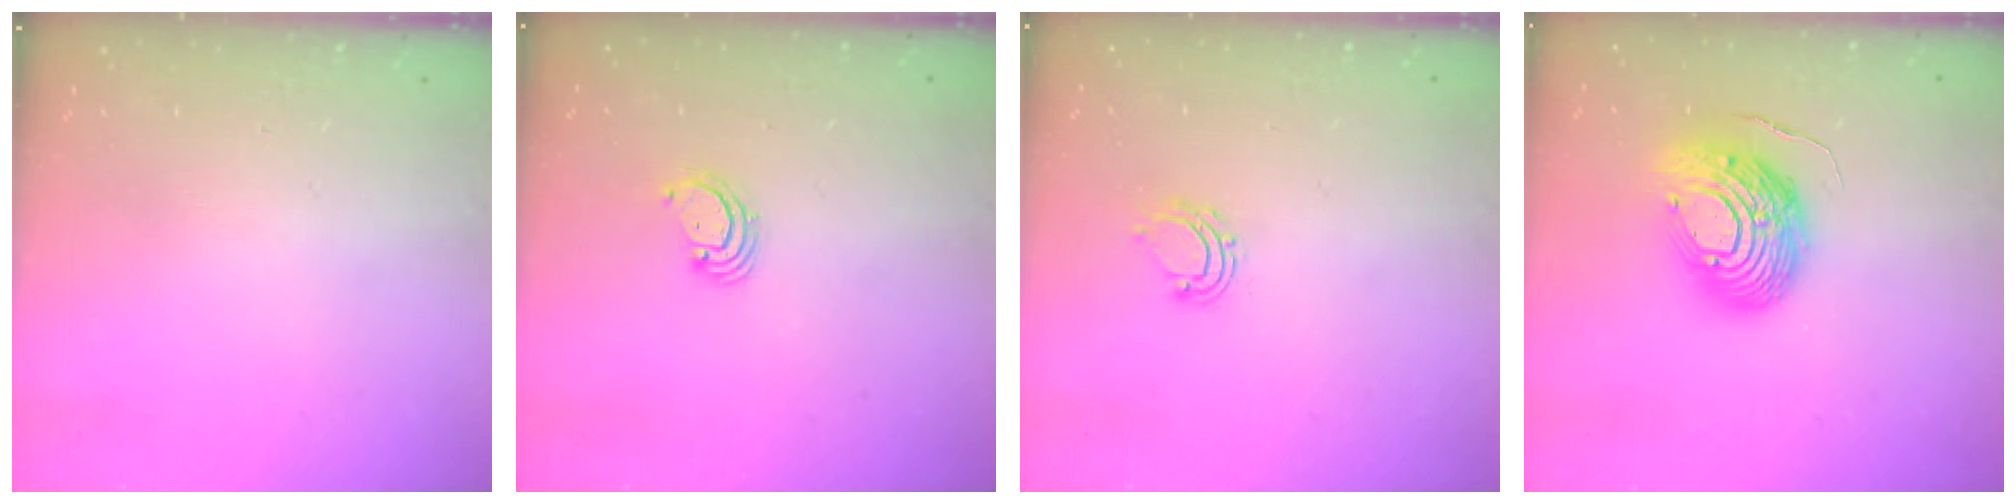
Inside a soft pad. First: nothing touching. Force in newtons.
{"total": 2.8, "press": 2.8, "slide": 0.2}
{"total": 5.2, "press": 5.1, "slide": 0.7}
{"total": 14.1, "press": 13.9, "slide": 2.6}